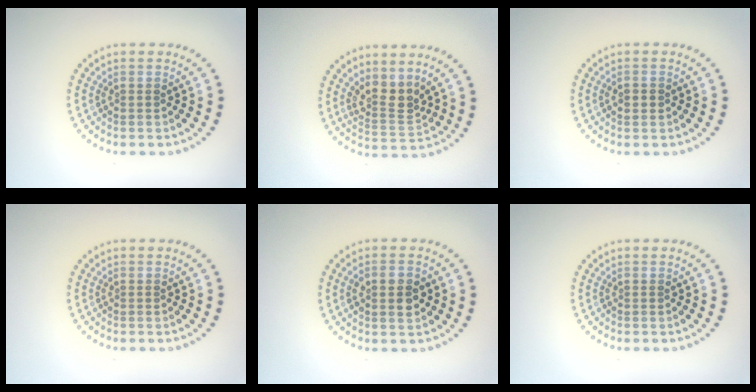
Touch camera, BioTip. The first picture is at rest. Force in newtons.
{"total": 3.0, "press": 2.3, "slide": 1.8}
{"total": 1.7, "press": 1.7, "slide": 0.1}
{"total": 0.0}
{"total": 2.5, "press": 2.5, "slide": 0.3}
{"total": 0.0}